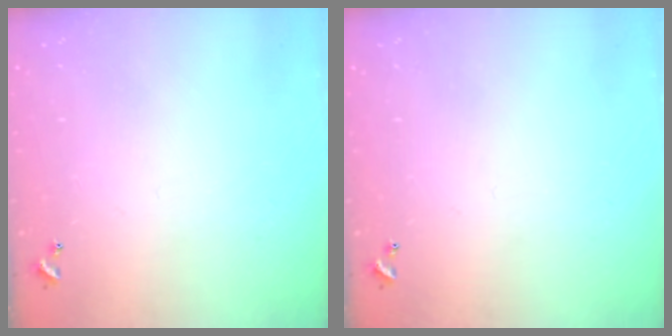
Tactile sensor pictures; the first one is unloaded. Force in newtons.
{"total": 0.0}